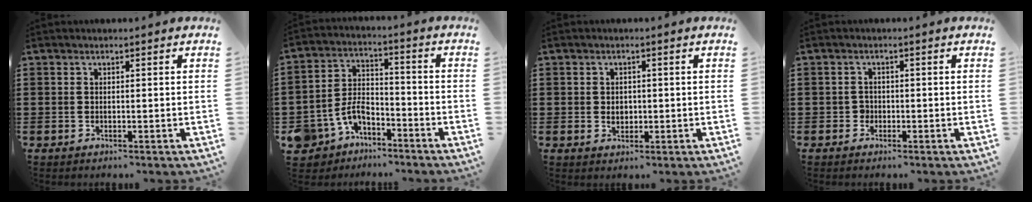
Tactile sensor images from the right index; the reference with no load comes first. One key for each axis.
{"total": 6.8, "fx": -4.7, "fy": 3.9, "fz": 3.0, "tx": -0.089, "ty": 0.010, "tz": -0.097}
{"total": 1.9, "fx": 0.0, "fy": 1.5, "fz": 1.1, "tx": -0.023, "ty": 0.008, "tz": -0.001}
{"total": 1.5, "fx": -0.6, "fy": 1.3, "fz": 0.4, "tx": -0.011, "ty": 0.001, "tz": -0.013}